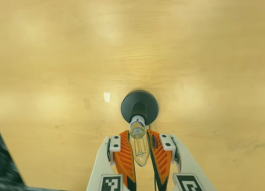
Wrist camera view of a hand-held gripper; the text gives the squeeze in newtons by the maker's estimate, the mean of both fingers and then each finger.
{"total": 25.8, "left": 26.8, "right": 24.8}